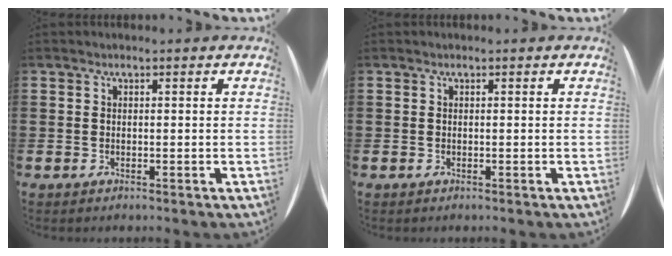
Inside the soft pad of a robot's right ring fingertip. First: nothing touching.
{"total": 0.0}